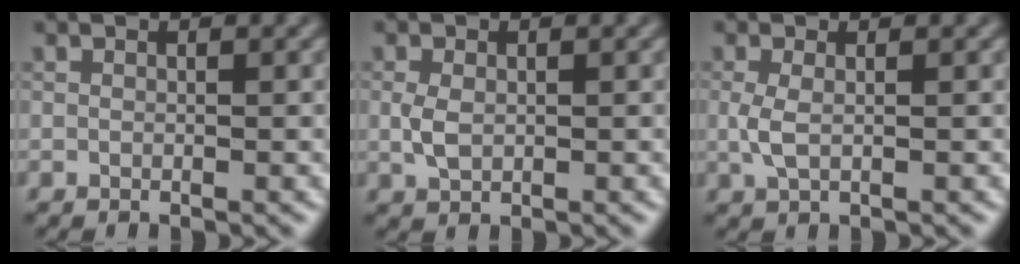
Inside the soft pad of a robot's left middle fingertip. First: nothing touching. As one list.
[{"total": 1.9, "force": [0.1, 1.3, 1.4], "torque": [-0.036, 0.000, 0.004]}, {"total": 1.7, "force": [0.1, 0.7, 1.5], "torque": [-0.039, -0.001, 0.002]}]